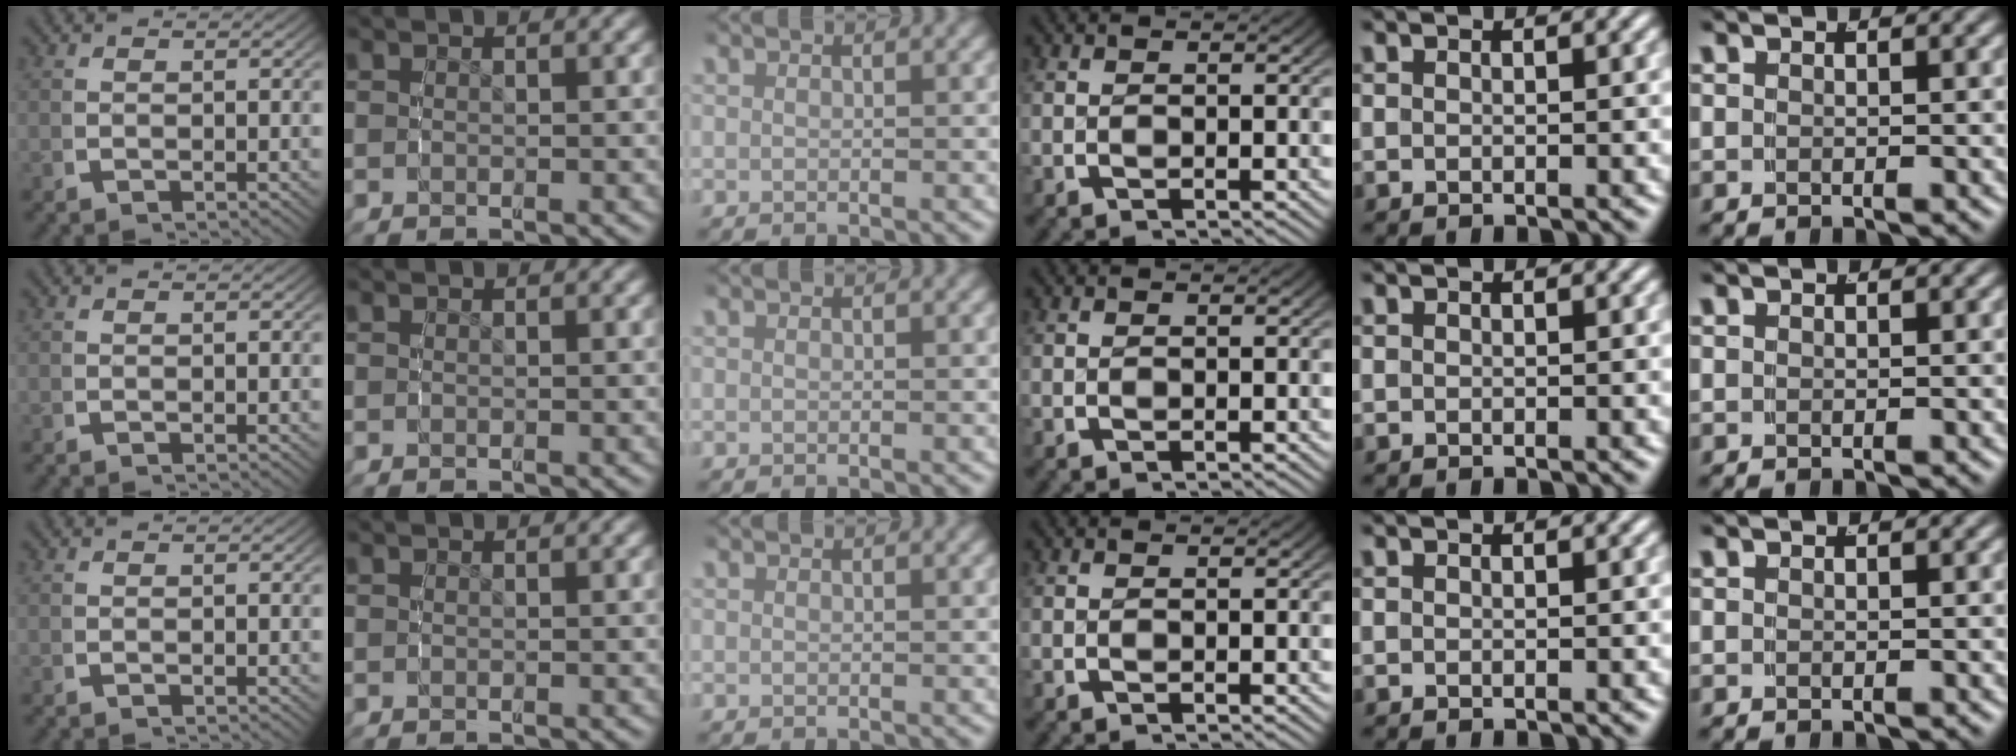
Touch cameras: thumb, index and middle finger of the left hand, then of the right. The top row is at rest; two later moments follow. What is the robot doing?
{"motion": "reach", "object": "shirt"}